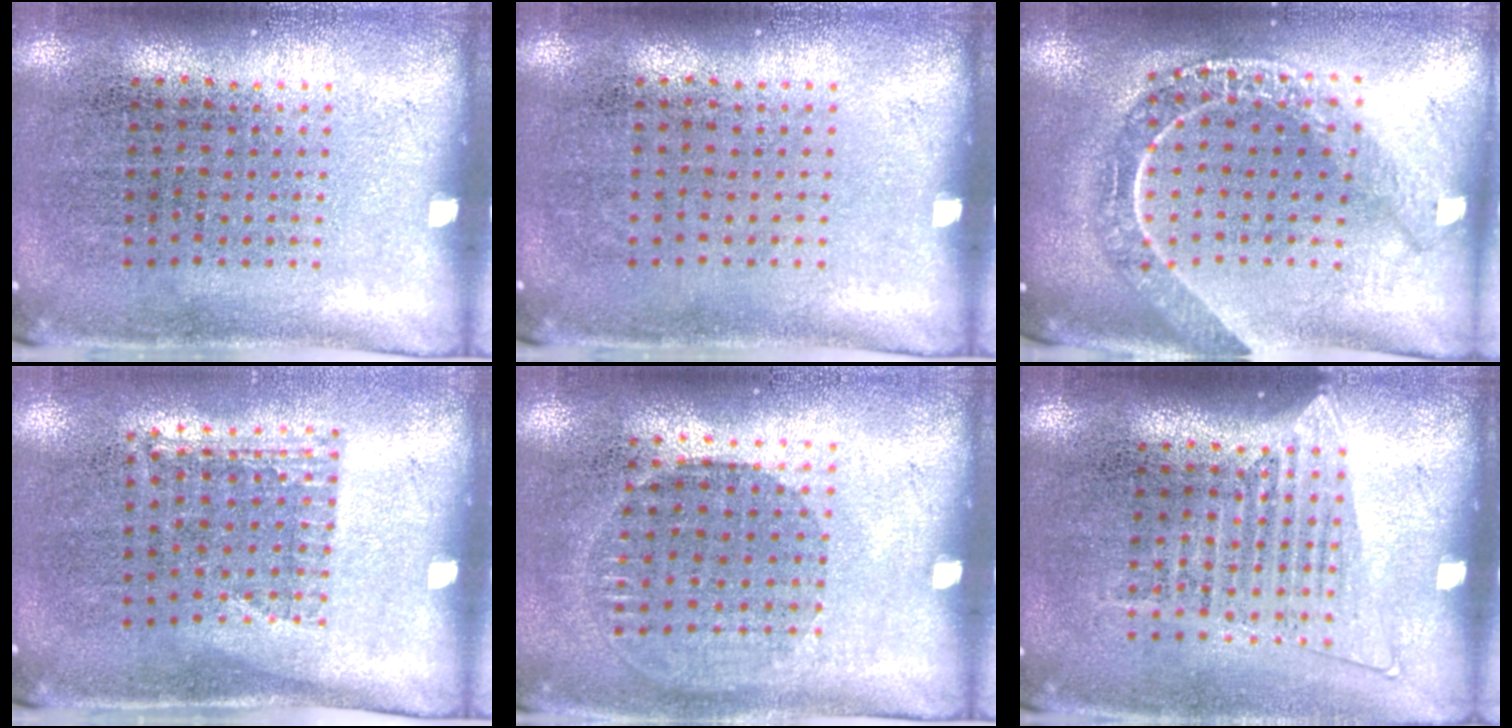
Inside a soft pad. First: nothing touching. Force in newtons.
{"total": 0.0}
{"total": 2.1, "press": 1.8, "slide": 1.1}
{"total": 1.1, "press": 0.9, "slide": 0.6}
{"total": 0.8, "press": 0.8, "slide": 0.4}
{"total": 1.4, "press": 1.3, "slide": 0.6}